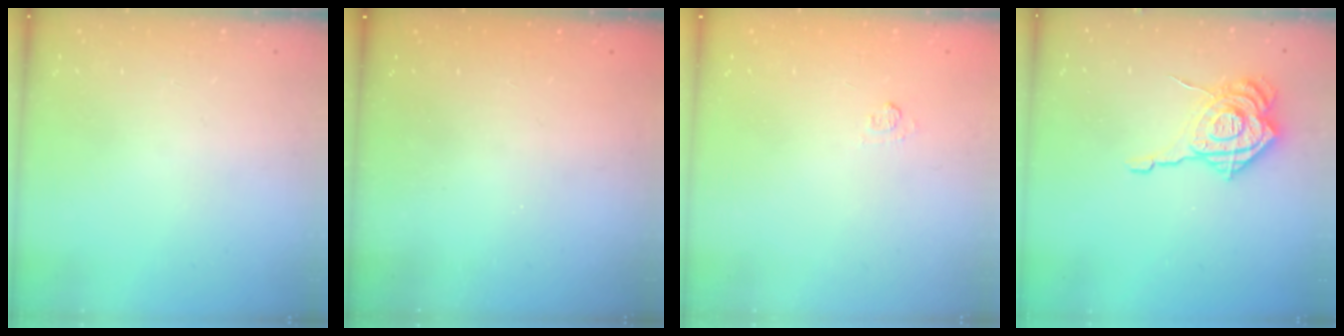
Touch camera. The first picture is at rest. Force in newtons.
{"total": 2.3, "press": 2.2, "slide": 0.8}
{"total": 5.2, "press": 5.1, "slide": 1.2}
{"total": 16.2, "press": 16.1, "slide": 1.7}